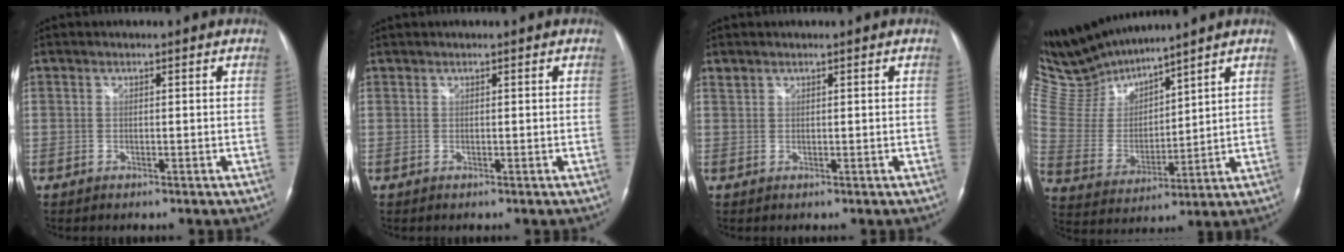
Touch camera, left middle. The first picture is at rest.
{"total": 0.0}
{"total": 0.8, "force": [0.7, 0.3, 0.0], "torque": [-0.005, 0.008, 0.016]}
{"total": 12.1, "force": [11.7, 1.0, 2.7], "torque": [-0.080, 0.005, 0.251]}